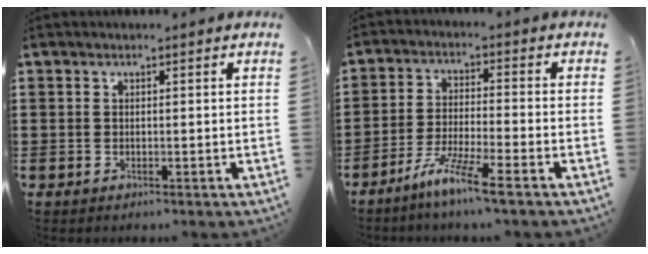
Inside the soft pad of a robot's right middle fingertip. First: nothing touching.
{"total": 6.7, "force": [-5.3, -0.3, 4.1], "torque": [-0.085, -0.013, -0.099]}